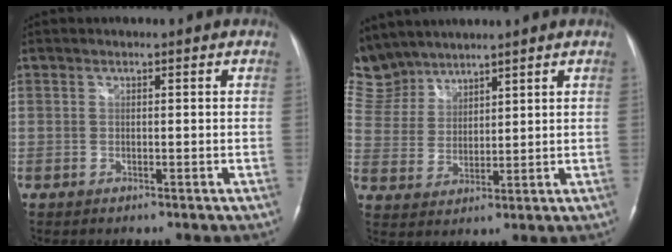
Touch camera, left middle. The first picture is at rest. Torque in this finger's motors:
{"motor_torque": [0.83, -1.31, 0.01, -0.12]}